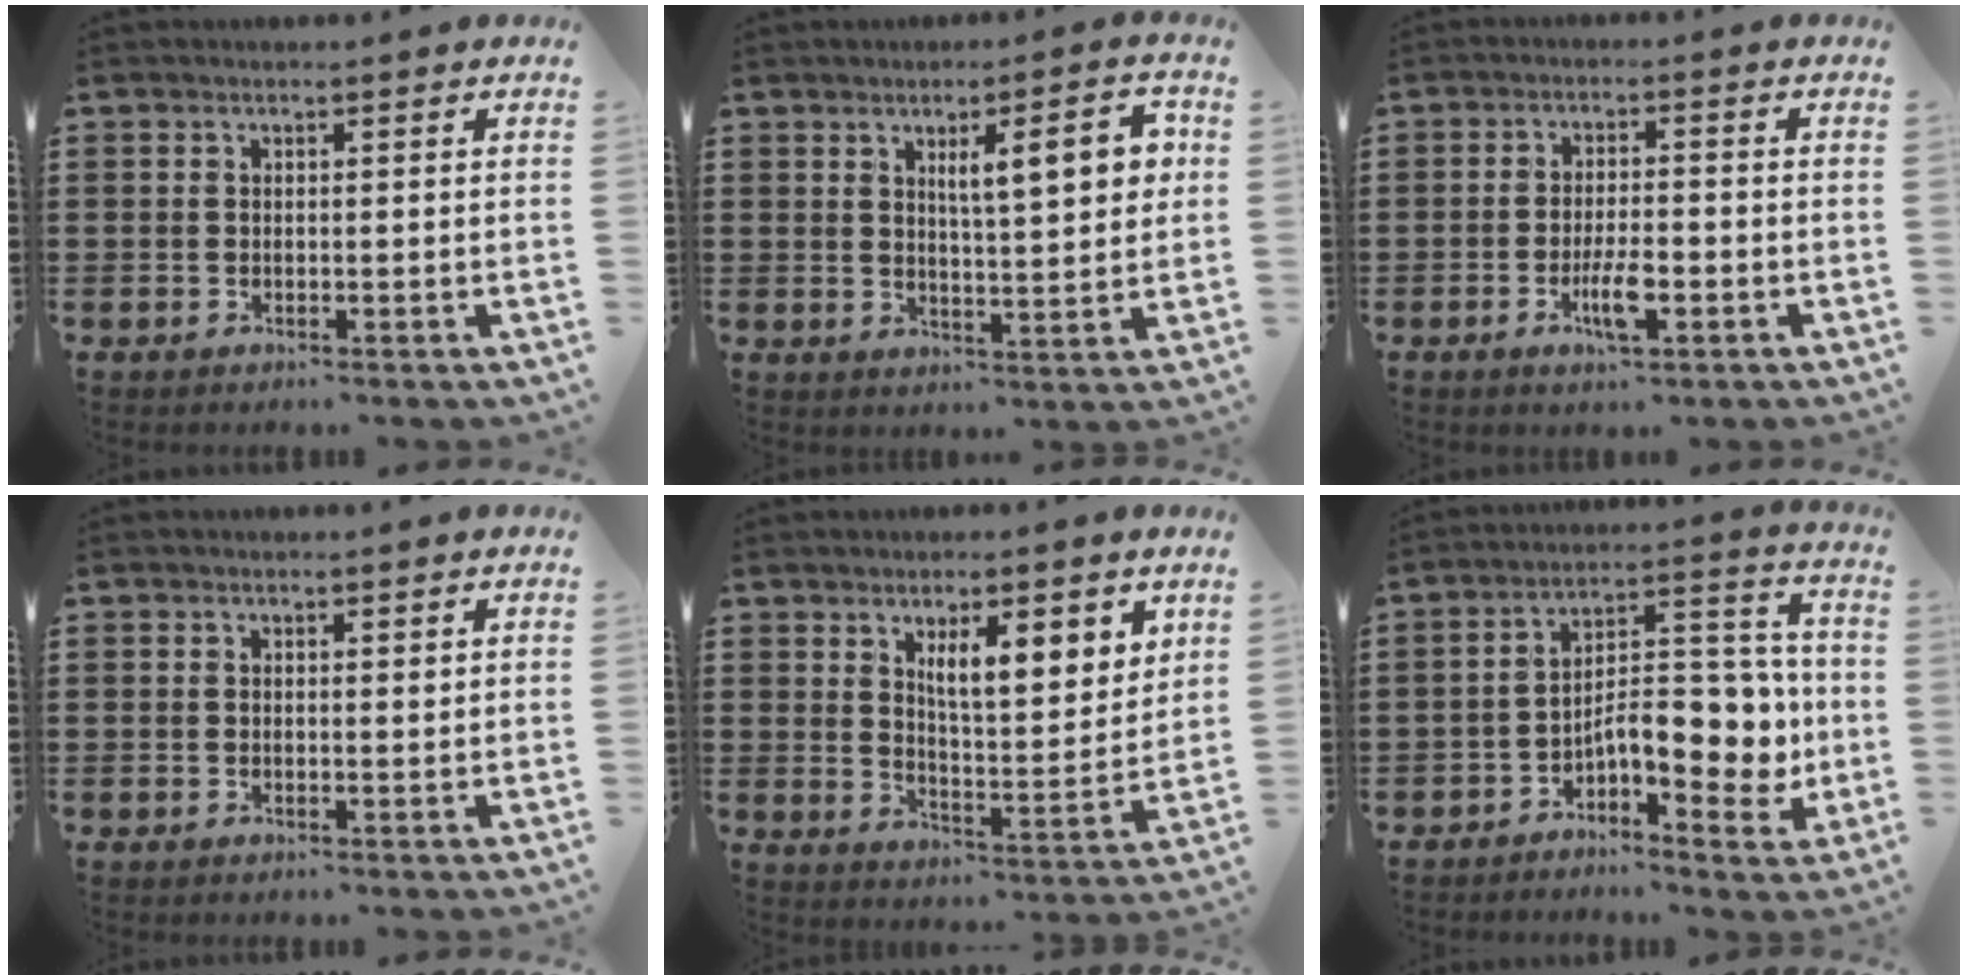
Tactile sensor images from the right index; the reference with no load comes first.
{"total": 7.9, "force": [2.8, 1.9, 7.2], "torque": [-0.109, -0.005, 0.038]}
{"total": 5.3, "force": [-2.1, 1.5, 4.6], "torque": [-0.096, -0.003, -0.042]}
{"total": 0.6, "force": [0.4, 0.3, 0.4], "torque": [-0.008, 0.002, 0.007]}
{"total": 6.8, "force": [3.8, 2.0, 5.2], "torque": [-0.086, -0.014, 0.059]}
{"total": 9.8, "force": [-2.4, 5.0, 8.2], "torque": [-0.100, -0.004, -0.044]}